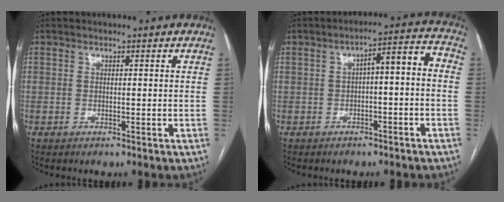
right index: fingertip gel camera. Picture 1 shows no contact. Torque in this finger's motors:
{"motor_torque": [0.42, 0.26, 0.06, 0.04]}